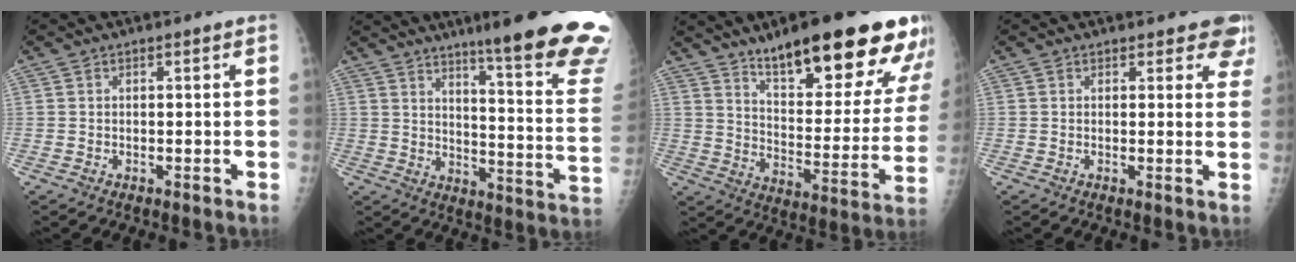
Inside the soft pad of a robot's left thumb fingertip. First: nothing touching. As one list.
[{"total": 25.7, "force": [19.0, 2.1, 17.2], "torque": [-0.193, -0.124, 0.247]}, {"total": 26.6, "force": [18.0, 7.4, 18.2], "torque": [-0.212, -0.078, 0.265]}, {"total": 5.7, "force": [4.8, 2.3, 1.9], "torque": [0.018, -0.020, 0.038]}]